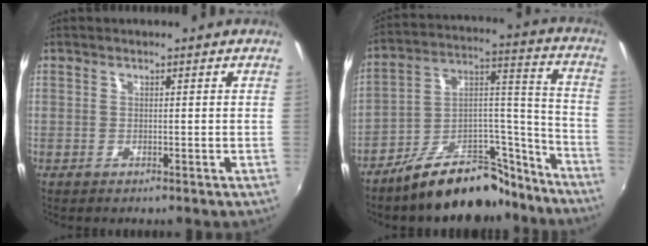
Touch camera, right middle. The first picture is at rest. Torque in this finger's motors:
{"motor_torque": [1.30, -0.84, 0.86, 0.21]}